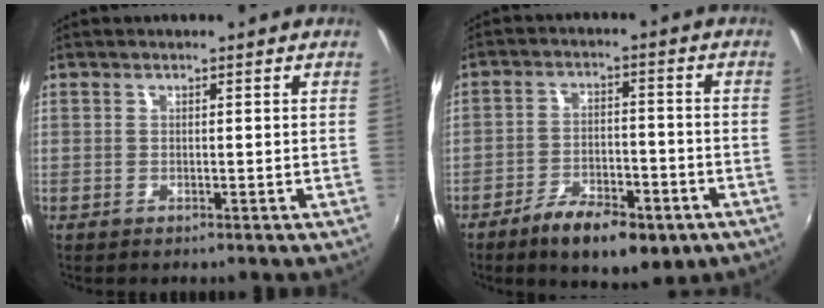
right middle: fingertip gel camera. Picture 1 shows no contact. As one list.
[{"total": 12.3, "force": [-7.7, 4.9, 8.2], "torque": [-0.155, -0.012, -0.116]}]